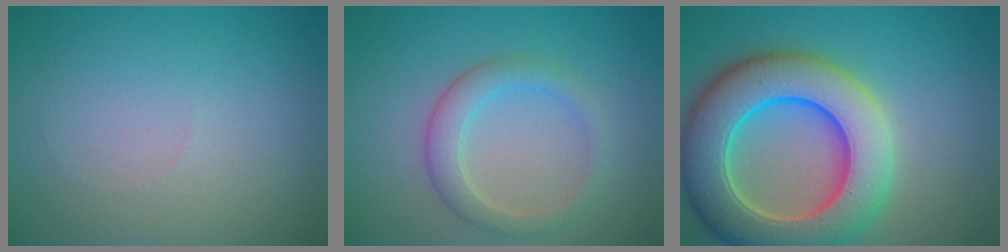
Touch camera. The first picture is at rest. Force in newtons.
{"total": 2.8, "press": 2.8, "slide": 0.2}
{"total": 11.7, "press": 11.7, "slide": 0.5}